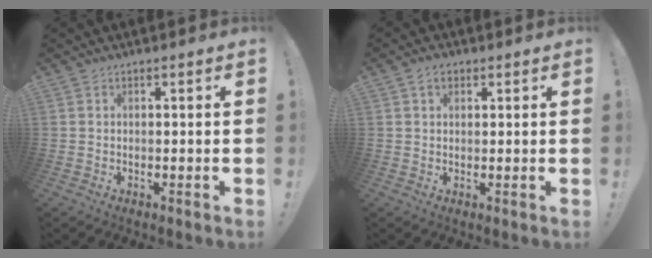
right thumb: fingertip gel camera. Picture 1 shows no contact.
{"total": 3.1, "force": [1.5, 2.2, 1.7], "torque": [-0.027, 0.002, 0.027]}